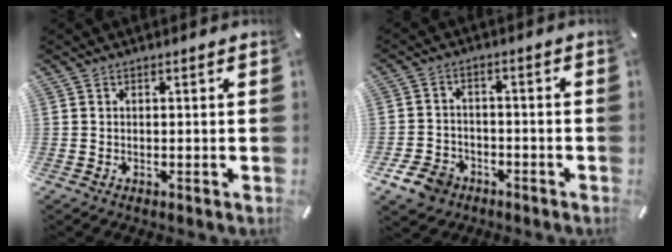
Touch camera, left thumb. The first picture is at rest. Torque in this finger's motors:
{"motor_torque": [0.65, 1.63, 0.23, 0.37, 0.00]}